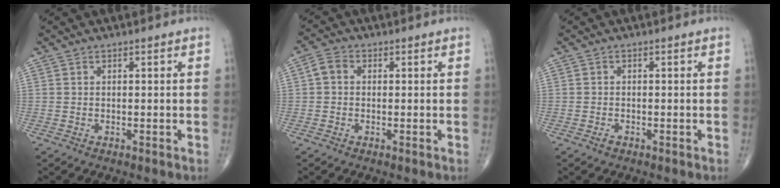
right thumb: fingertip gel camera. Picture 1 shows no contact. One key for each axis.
{"total": 3.0, "fx": 0.1, "fy": 2.3, "fz": 1.8, "tx": -0.031, "ty": 0.010, "tz": -0.004}
{"total": 0.9, "fx": -0.6, "fy": 0.5, "fz": 0.4, "tx": -0.006, "ty": 0.001, "tz": -0.013}